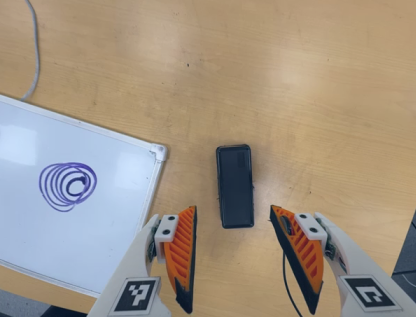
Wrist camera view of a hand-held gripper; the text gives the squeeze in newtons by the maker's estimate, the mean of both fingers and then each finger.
{"total": 0.0}